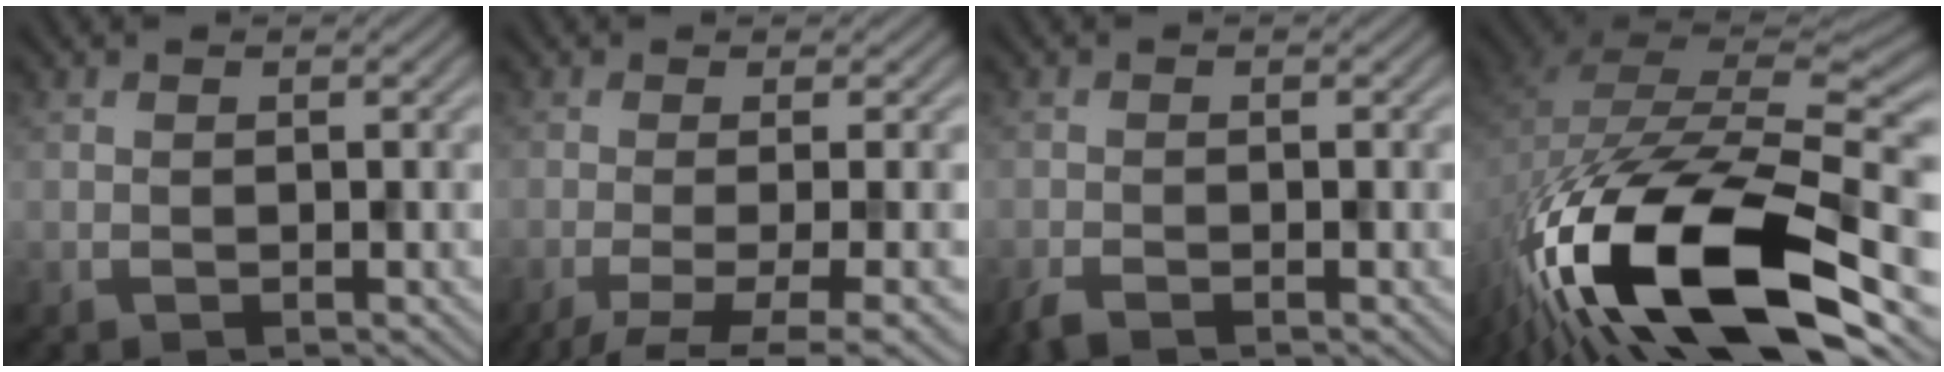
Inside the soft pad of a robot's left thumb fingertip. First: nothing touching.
{"total": 6.2, "force": [-2.4, 1.6, 5.5], "torque": [-0.077, -0.012, -0.035]}
{"total": 2.0, "force": [-1.7, 0.3, 1.0], "torque": [-0.019, -0.004, -0.038]}
{"total": 18.7, "force": [-9.7, 8.7, 13.4], "torque": [-0.270, -0.038, -0.158]}